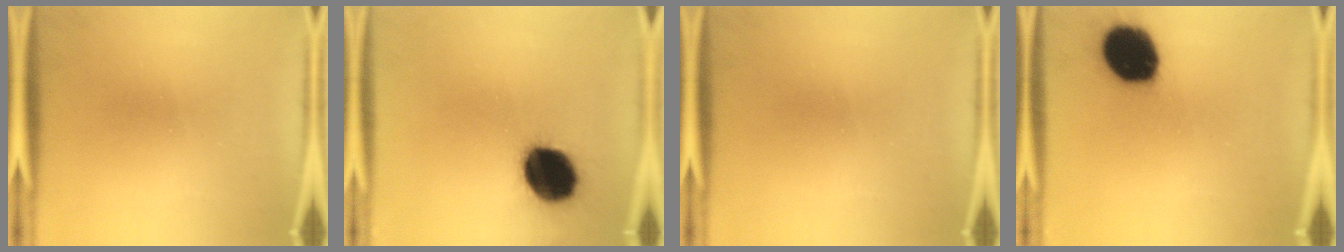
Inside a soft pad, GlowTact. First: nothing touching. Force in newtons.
{"total": 17.4}
{"total": 0.0}
{"total": 19.1}